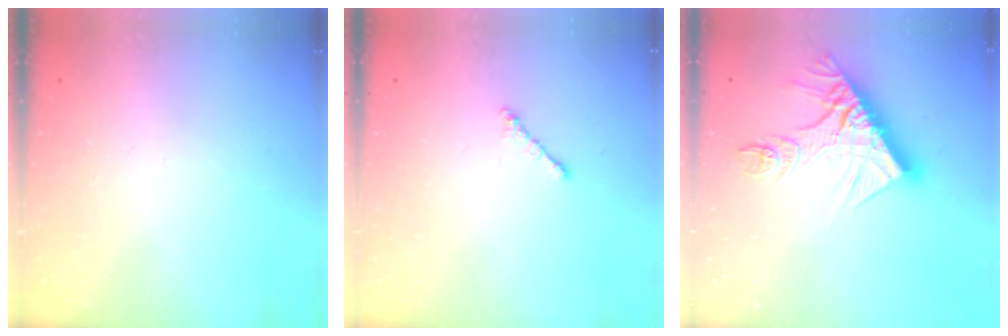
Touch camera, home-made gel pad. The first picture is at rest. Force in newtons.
{"total": 1.8, "press": 1.7, "slide": 0.6}
{"total": 15.4, "press": 15.3, "slide": 1.2}